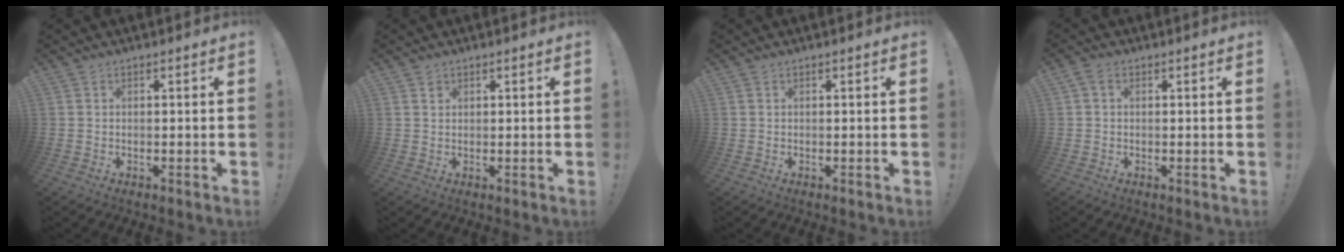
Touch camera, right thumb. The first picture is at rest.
{"total": 1.2, "force": [0.8, 0.9, 0.3], "torque": [0.003, -0.003, 0.013]}
{"total": 0.0}
{"total": 1.5, "force": [0.1, 1.1, 1.1], "torque": [-0.028, 0.007, 0.003]}